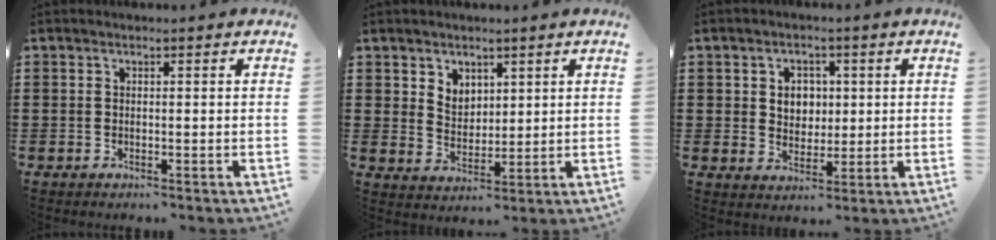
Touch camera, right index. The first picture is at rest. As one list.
[{"total": 4.0, "force": [2.8, 2.8, 0.3], "torque": [-0.018, 0.003, 0.054]}, {"total": 4.0, "force": [0.8, 3.5, 1.8], "torque": [-0.042, 0.009, 0.009]}]